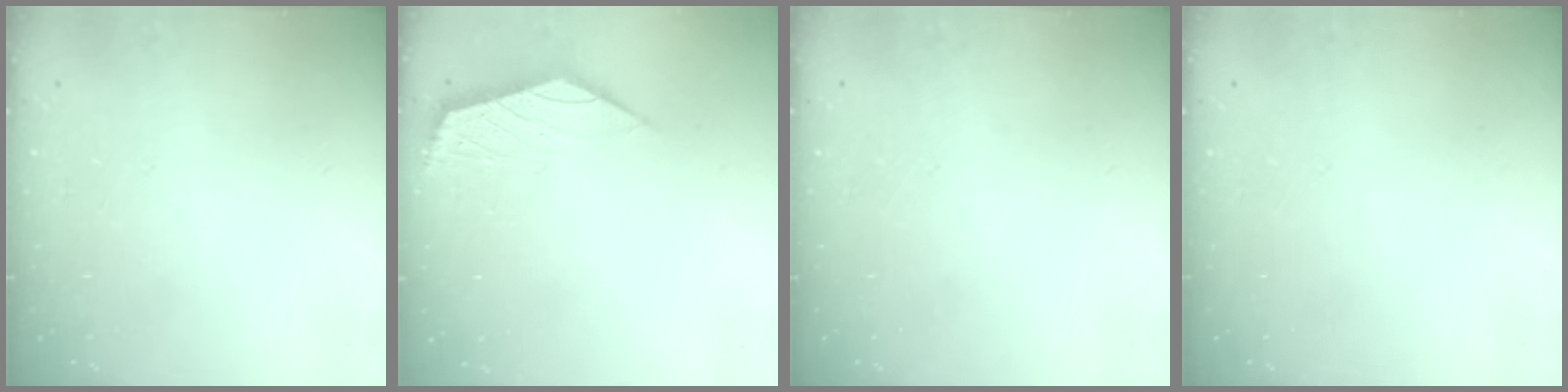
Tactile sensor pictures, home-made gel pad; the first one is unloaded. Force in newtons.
{"total": 2.3, "press": 2.2, "slide": 0.6}
{"total": 0.0}
{"total": 0.0}